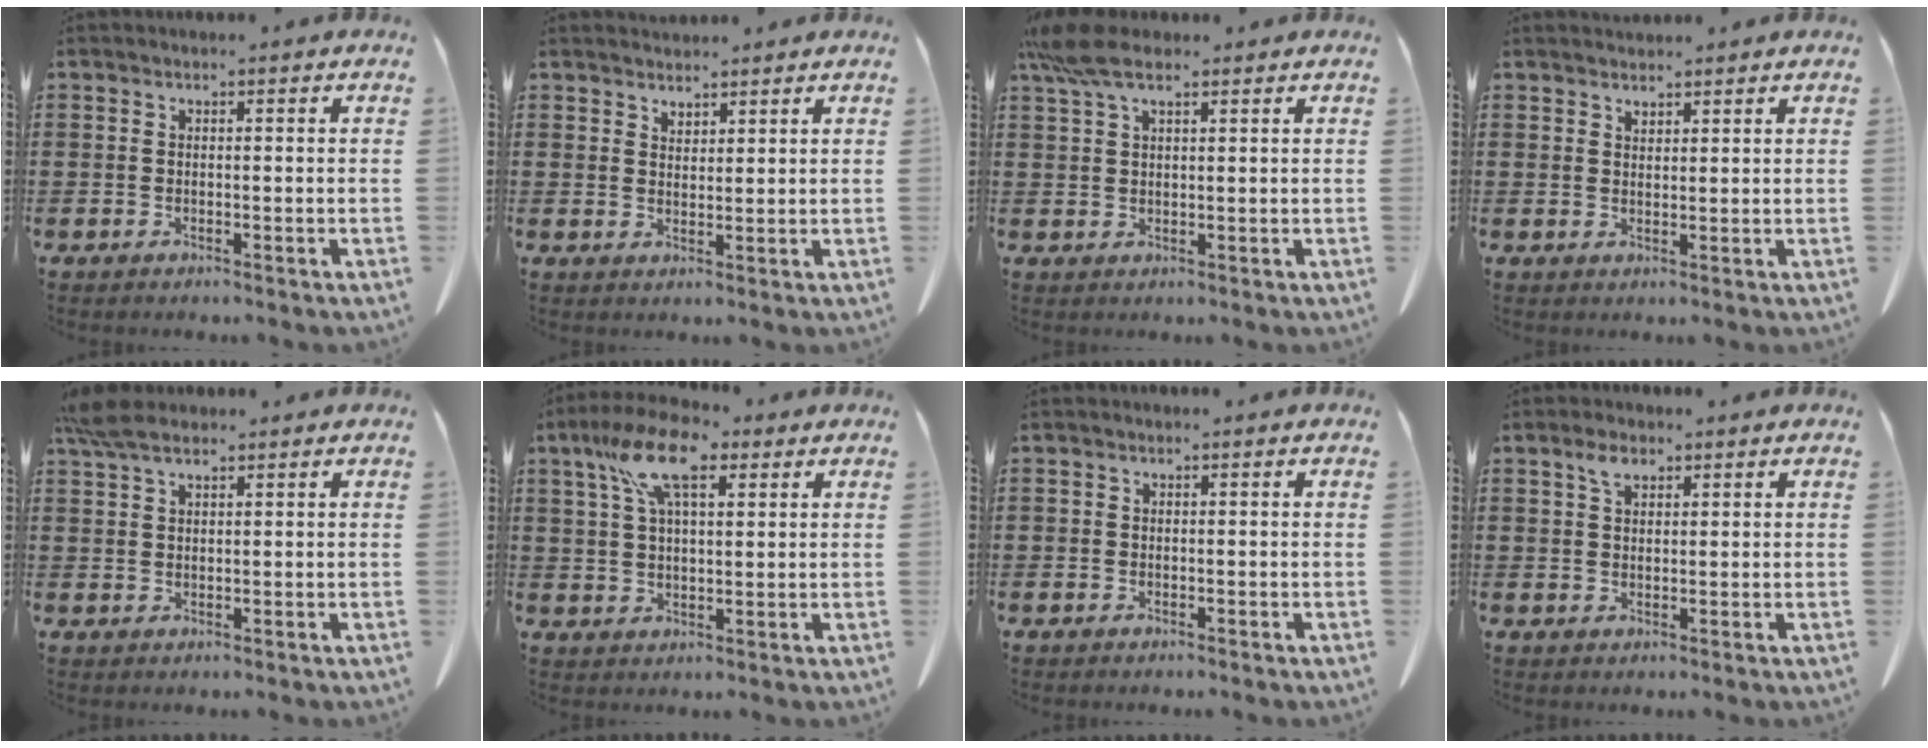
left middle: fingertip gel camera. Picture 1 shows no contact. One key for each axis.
{"total": 2.3, "fx": 2.2, "fy": 0.7, "fz": -0.2, "tx": -0.001, "ty": -0.001, "tz": 0.043}
{"total": 5.8, "fx": 3.6, "fy": 2.0, "fz": 4.1, "tx": -0.097, "ty": 0.003, "tz": 0.064}
{"total": 1.7, "fx": 1.7, "fy": 0.5, "fz": 0.0, "tx": -0.003, "ty": 0.002, "tz": 0.033}
{"total": 4.2, "fx": 3.0, "fy": 1.6, "fz": 2.5, "tx": -0.058, "ty": 0.007, "tz": 0.057}
{"total": 10.9, "fx": 5.9, "fy": 4.5, "fz": 7.9, "tx": -0.175, "ty": 0.007, "tz": 0.104}
{"total": 0.0}
{"total": 2.7, "fx": 1.6, "fy": 1.3, "fz": 1.6, "tx": -0.037, "ty": 0.006, "tz": 0.030}